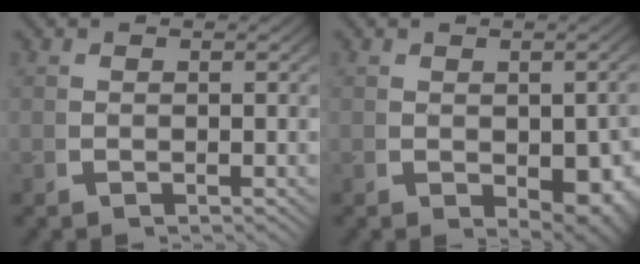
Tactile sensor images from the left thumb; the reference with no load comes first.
{"total": 4.3, "force": [-0.5, 2.5, 3.4], "torque": [-0.042, -0.027, 0.012]}